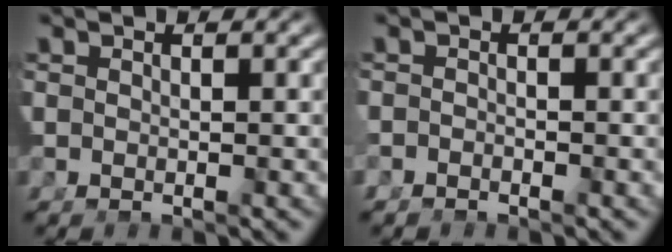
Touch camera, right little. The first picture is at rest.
{"total": 0.9, "force": [-0.9, 0.0, 0.2], "torque": [-0.006, -0.003, -0.016]}